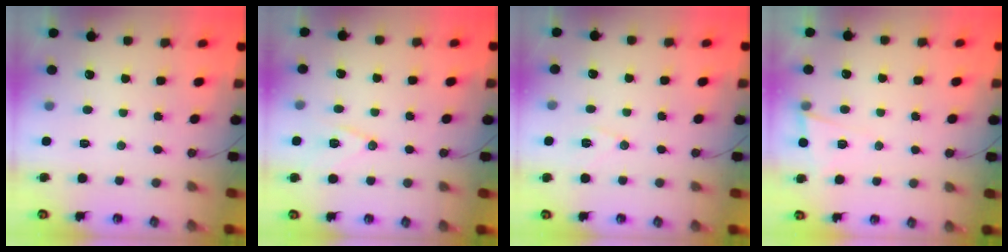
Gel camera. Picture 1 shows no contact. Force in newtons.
{"total": 10.5, "press": 9.9, "slide": 3.4}
{"total": 6.9, "press": 6.0, "slide": 3.5}
{"total": 5.0, "press": 4.5, "slide": 2.1}